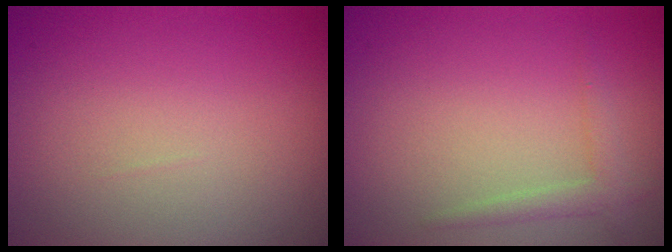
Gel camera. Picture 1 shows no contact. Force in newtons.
{"total": 1.5, "press": 1.4, "slide": 0.1}